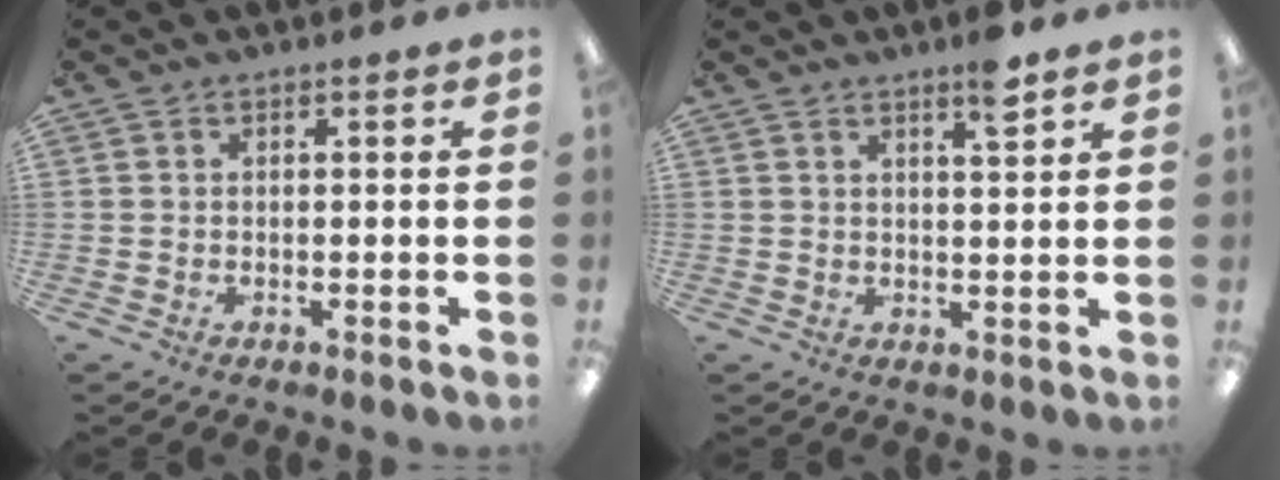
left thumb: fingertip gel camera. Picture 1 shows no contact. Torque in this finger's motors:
{"motor_torque": [0.21, -0.15, 0.43, -0.41, 0.00]}